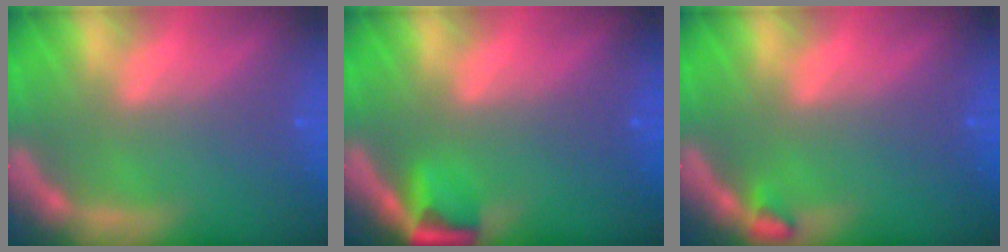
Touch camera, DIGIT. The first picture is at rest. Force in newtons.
{"total": 2.9}
{"total": 0.9}